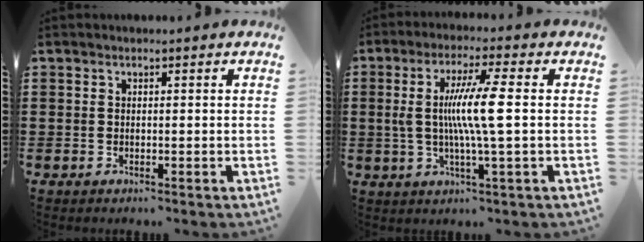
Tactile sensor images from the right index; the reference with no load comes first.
{"total": 8.9, "force": [0.2, -0.1, 8.9], "torque": [-0.176, -0.008, -0.009]}